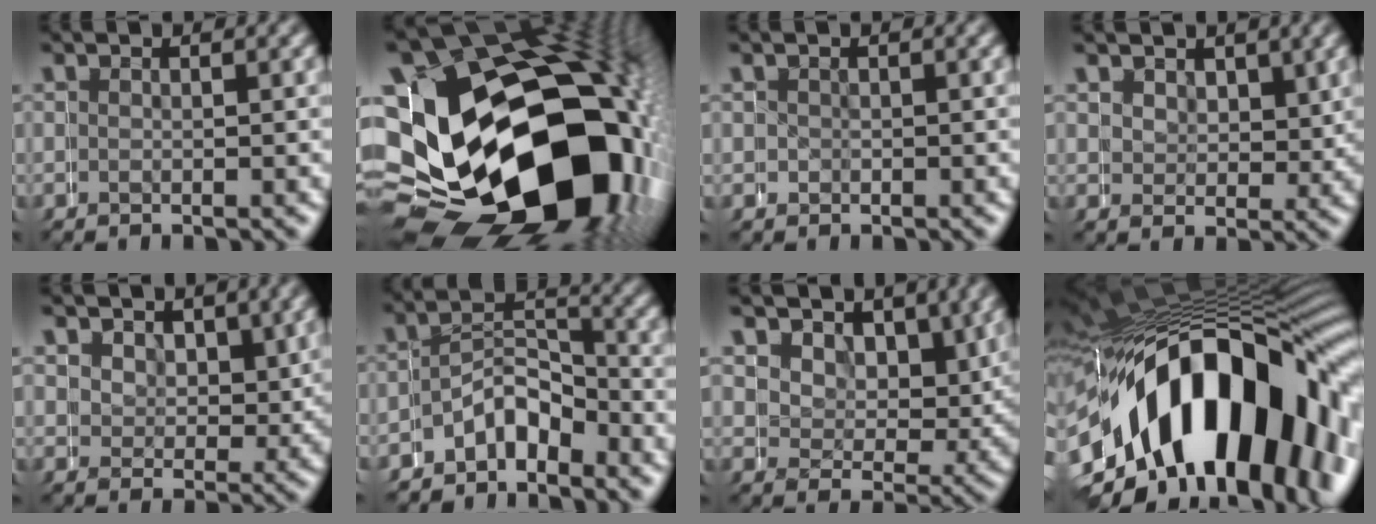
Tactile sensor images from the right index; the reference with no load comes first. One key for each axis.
{"total": 35.4, "fx": -5.5, "fy": 25.9, "fz": 23.5, "tx": -0.428, "ty": -0.094, "tz": -0.074}
{"total": 1.1, "fx": 0.1, "fy": 1.1, "fz": -0.1, "tx": -0.004, "ty": 0.000, "tz": 0.002}
{"total": 2.2, "fx": 1.4, "fy": 1.7, "fz": 0.5, "tx": -0.007, "ty": -0.003, "tz": 0.028}
{"total": 3.2, "fx": 1.6, "fy": 2.5, "fz": 1.1, "tx": -0.021, "ty": -0.008, "tz": 0.031}
{"total": 3.7, "fx": -2.6, "fy": 2.3, "fz": 1.2, "tx": -0.004, "ty": 0.013, "tz": -0.059}
{"total": 6.4, "fx": 2.0, "fy": 5.2, "fz": 3.2, "tx": -0.055, "ty": -0.007, "tz": 0.026}
{"total": 26.0, "fx": -4.6, "fy": 15.9, "fz": 20.1, "tx": -0.333, "ty": -0.005, "tz": -0.068}